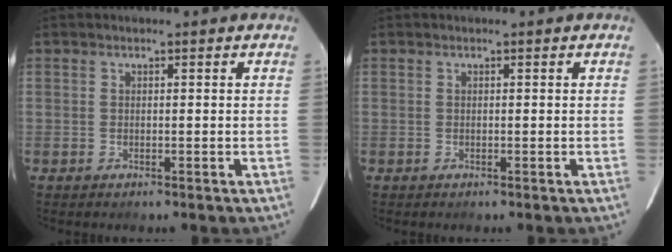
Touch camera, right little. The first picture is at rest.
{"total": 0.0}